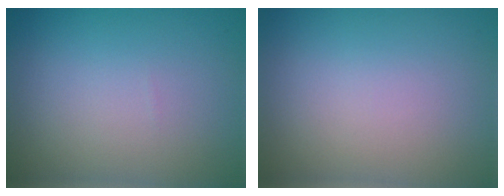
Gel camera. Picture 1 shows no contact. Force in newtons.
{"total": 0.0}